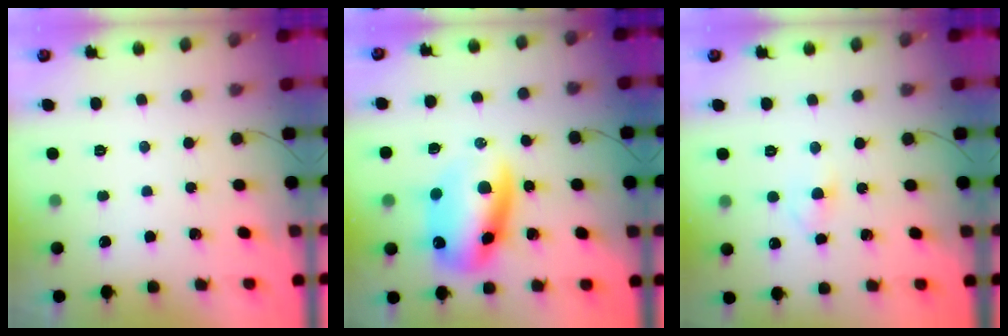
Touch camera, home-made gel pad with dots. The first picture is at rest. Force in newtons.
{"total": 13.3, "press": 12.8, "slide": 3.5}
{"total": 2.8, "press": 2.6, "slide": 1.1}